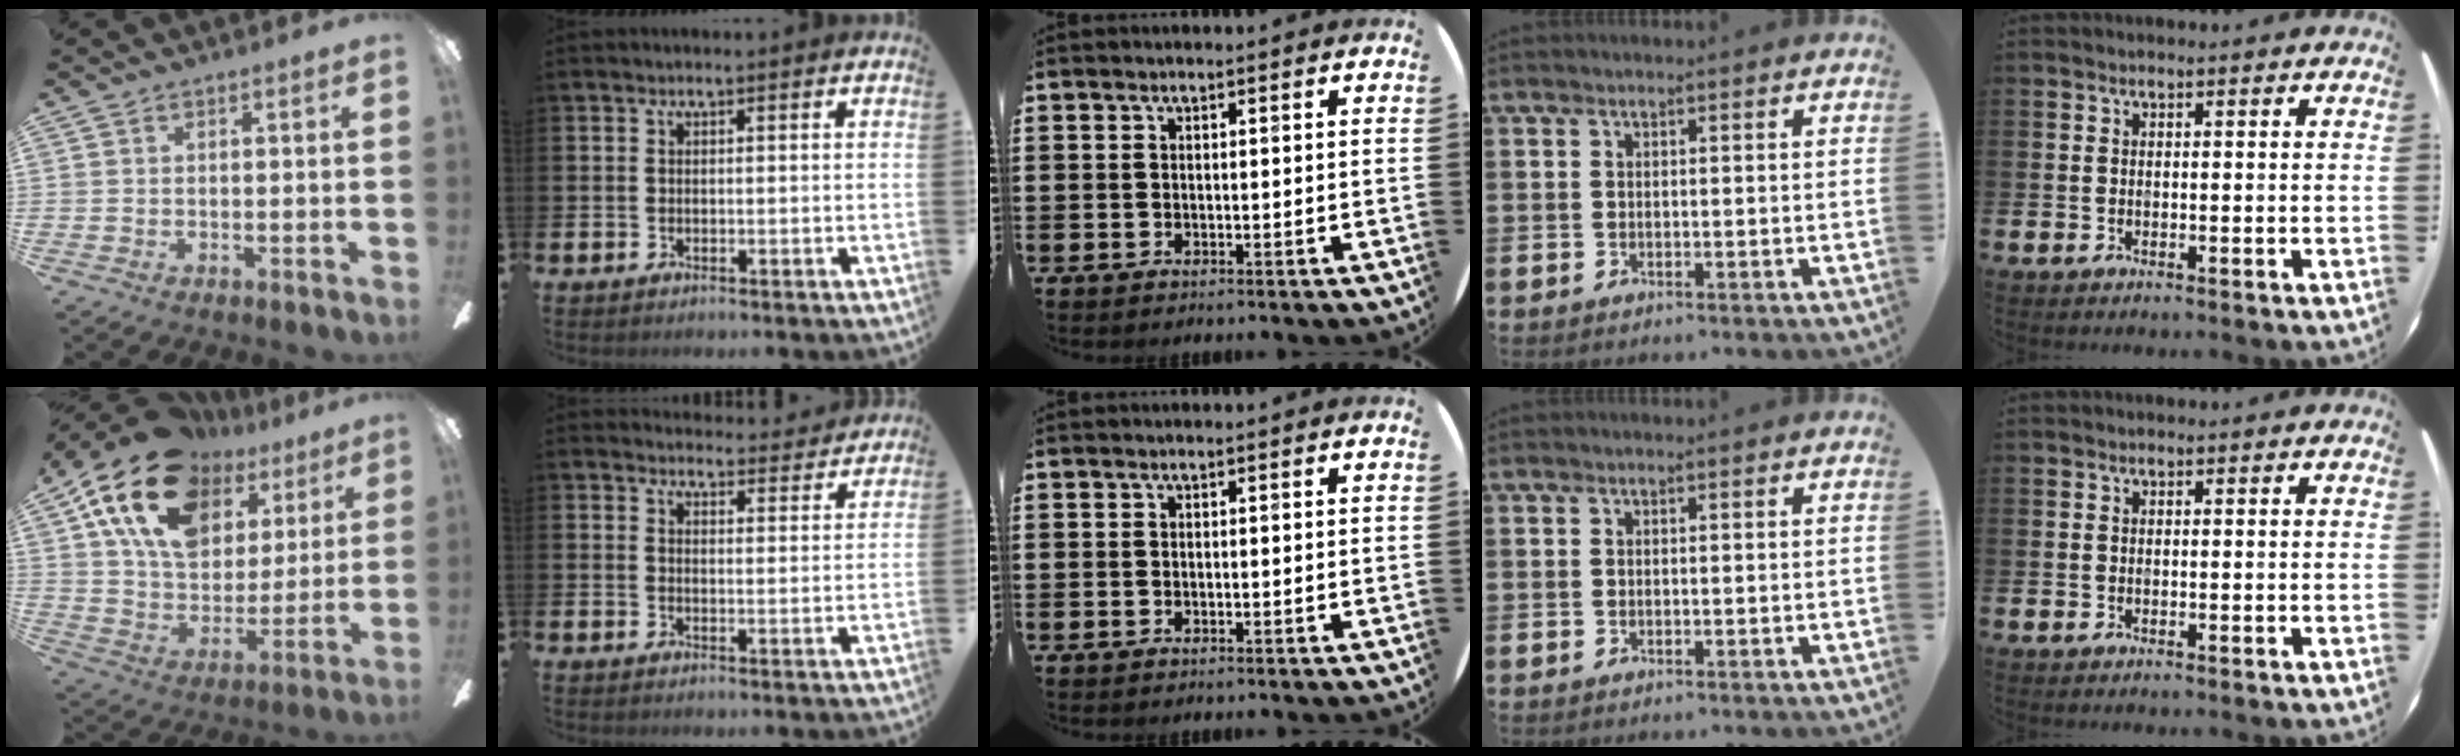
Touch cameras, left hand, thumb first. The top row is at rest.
{"thumb": {"total": 21.5, "force": [12.3, 13.5, 11.4], "torque": [-0.204, -0.046, 0.226]}, "index": {"total": 4.0, "force": [3.9, 0.6, 0.0], "torque": [-0.003, -0.029, 0.069]}}